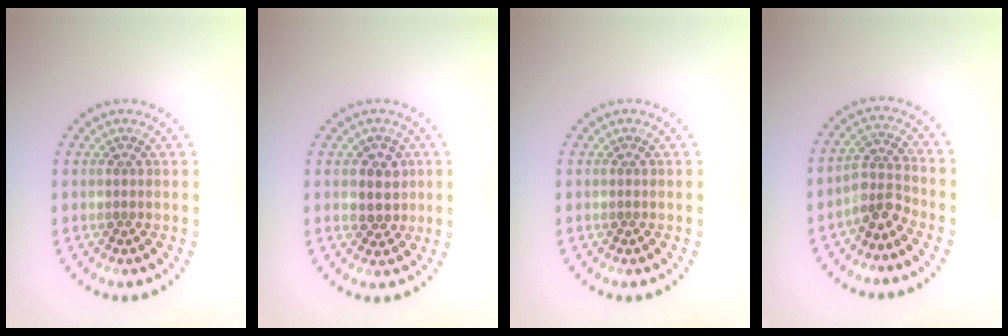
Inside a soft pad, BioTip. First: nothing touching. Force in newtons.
{"total": 2.6, "press": 2.4, "slide": 1.0}
{"total": 0.0}
{"total": 2.7, "press": 2.0, "slide": 1.9}